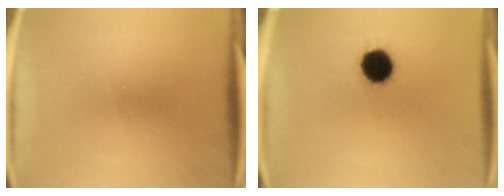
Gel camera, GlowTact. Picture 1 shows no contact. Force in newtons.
{"total": 10.5}